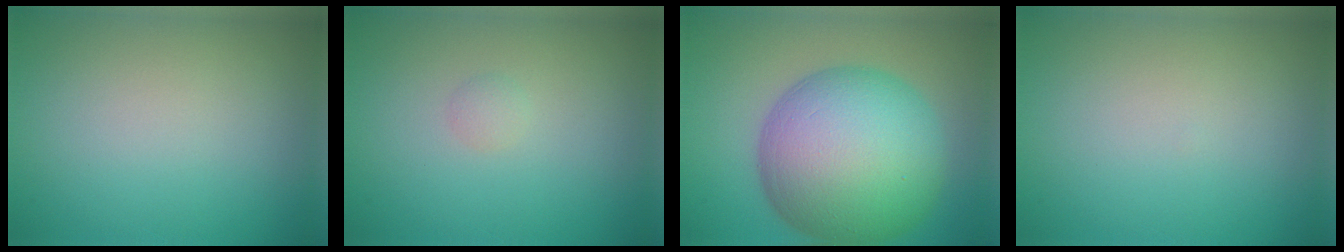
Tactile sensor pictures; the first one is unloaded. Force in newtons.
{"total": 0.7, "press": 0.7, "slide": 0.0}
{"total": 15.2, "press": 15.2, "slide": 0.1}
{"total": 0.0}